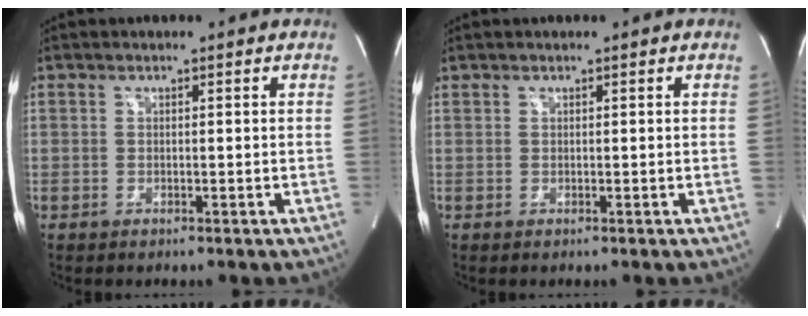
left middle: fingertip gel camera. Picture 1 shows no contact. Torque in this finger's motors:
{"motor_torque": [0.36, -0.27, 0.14, 0.09]}